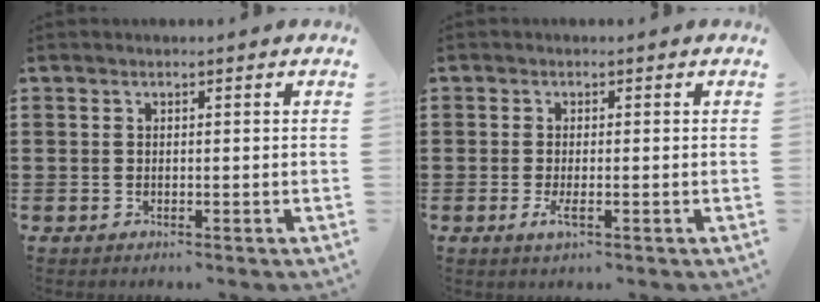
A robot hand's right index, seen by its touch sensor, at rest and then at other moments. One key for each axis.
{"total": 2.2, "fx": -0.8, "fy": 0.5, "fz": 2.0, "tx": -0.048, "ty": -0.009, "tz": -0.019}